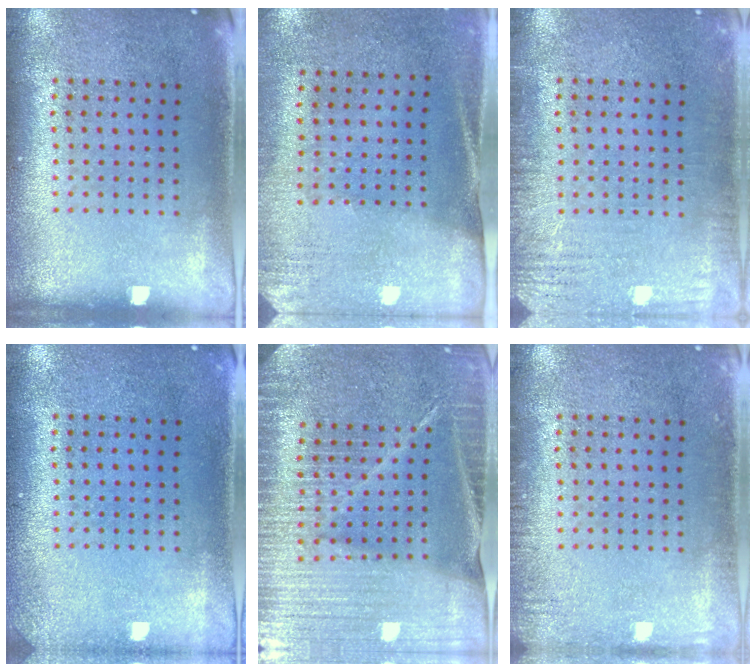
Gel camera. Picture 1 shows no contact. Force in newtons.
{"total": 2.6, "press": 2.3, "slide": 1.3}
{"total": 2.9, "press": 2.9, "slide": 0.4}
{"total": 1.1, "press": 1.1, "slide": 0.1}
{"total": 5.1, "press": 4.6, "slide": 2.2}
{"total": 1.5, "press": 1.4, "slide": 0.2}